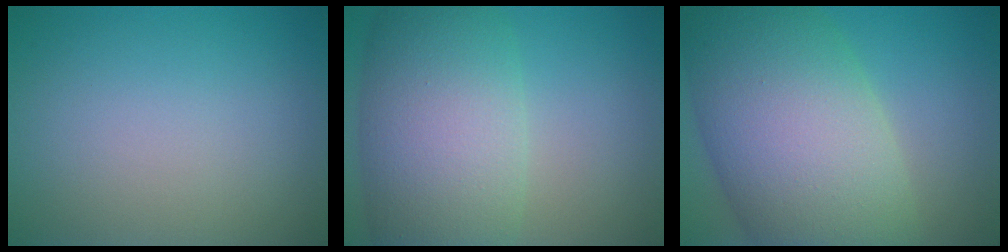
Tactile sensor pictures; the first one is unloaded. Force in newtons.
{"total": 10.4, "press": 10.3, "slide": 0.4}
{"total": 14.4, "press": 14.4, "slide": 0.6}